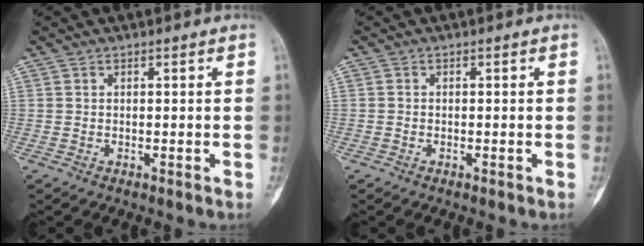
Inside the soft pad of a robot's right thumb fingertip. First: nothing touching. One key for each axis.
{"total": 0.5, "fx": -0.2, "fy": 0.5, "fz": 0.1, "tx": -0.001, "ty": 0.004, "tz": -0.004}